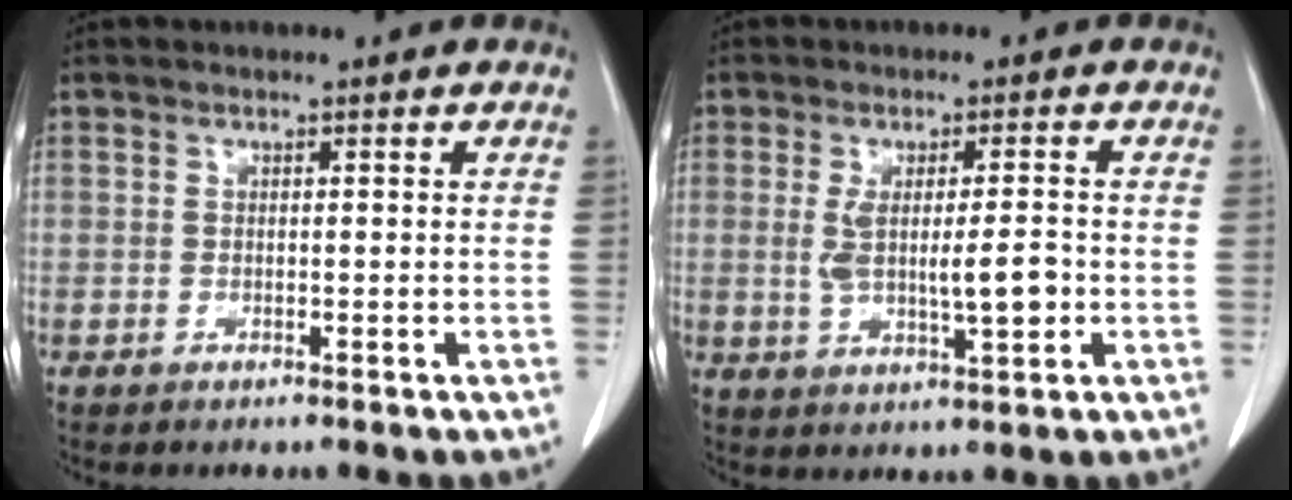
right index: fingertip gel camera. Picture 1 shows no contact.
{"total": 7.6, "force": [-0.6, 2.0, 7.3], "torque": [-0.132, 0.000, 0.000]}